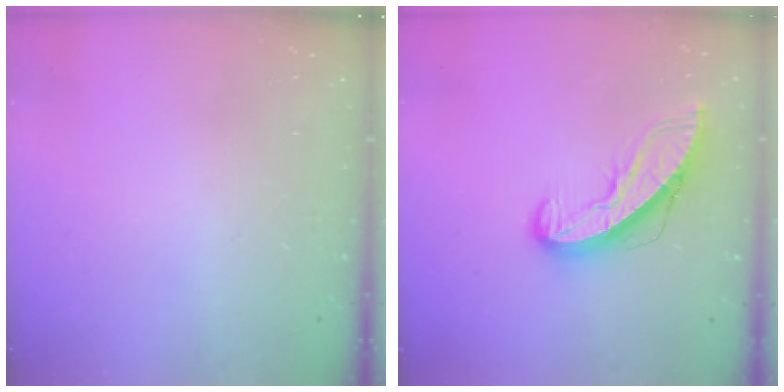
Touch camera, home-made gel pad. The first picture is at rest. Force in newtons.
{"total": 9.0, "press": 9.0, "slide": 0.9}